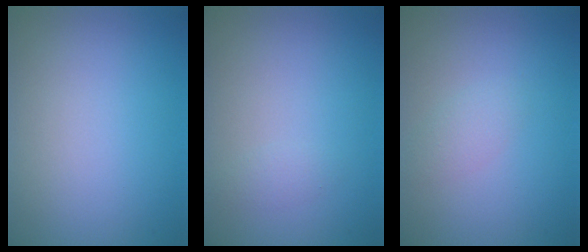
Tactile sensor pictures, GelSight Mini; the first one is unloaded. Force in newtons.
{"total": 0.8, "press": 0.8, "slide": 0.1}
{"total": 1.3, "press": 1.3, "slide": 0.1}